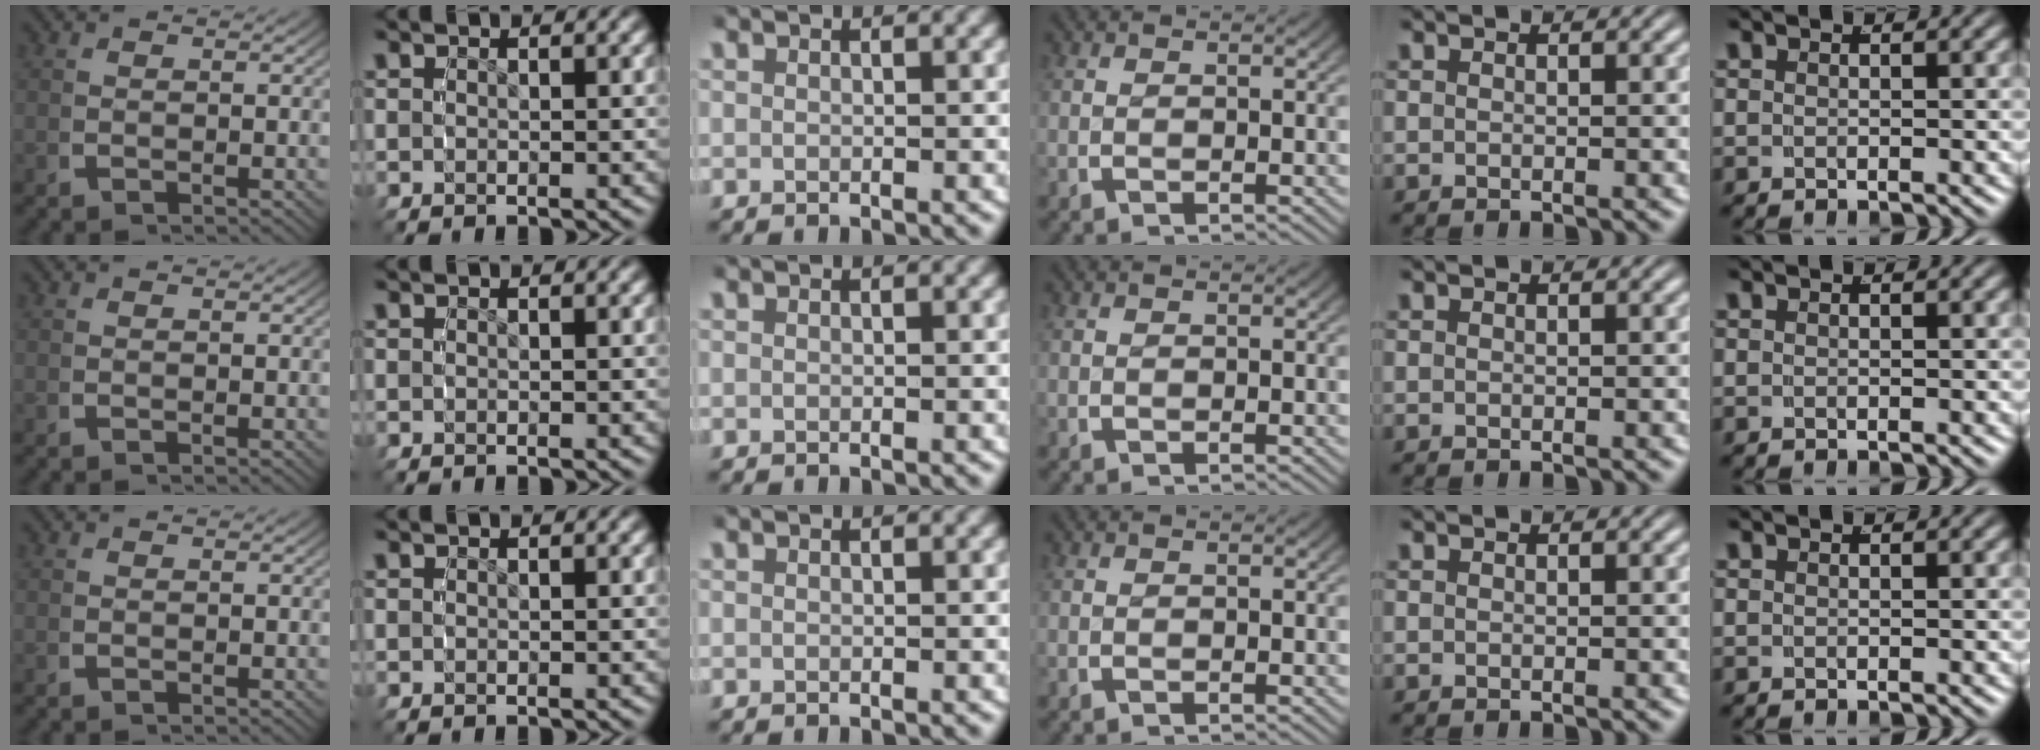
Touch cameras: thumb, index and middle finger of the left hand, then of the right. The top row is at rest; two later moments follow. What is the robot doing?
{"motion": "grasp_and_lifting", "object": "camera"}